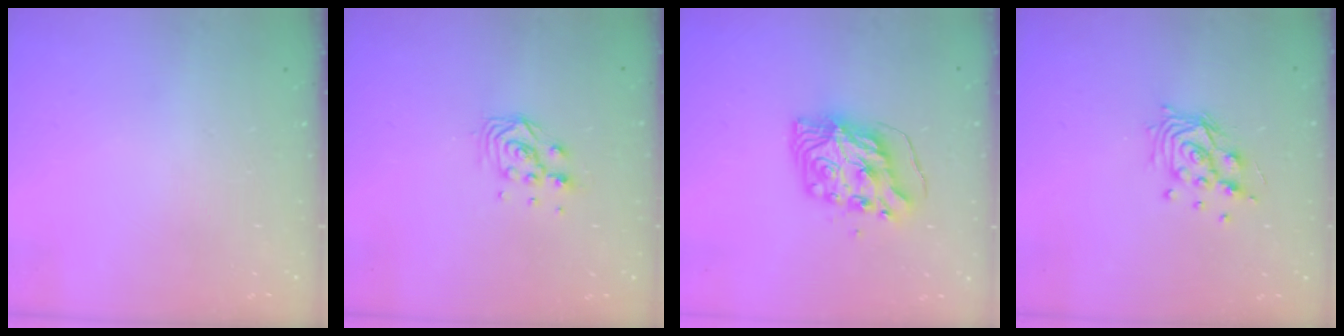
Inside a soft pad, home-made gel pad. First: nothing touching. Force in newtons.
{"total": 6.6, "press": 6.6, "slide": 0.5}
{"total": 8.3, "press": 8.3, "slide": 0.9}
{"total": 10.5, "press": 10.5, "slide": 0.6}